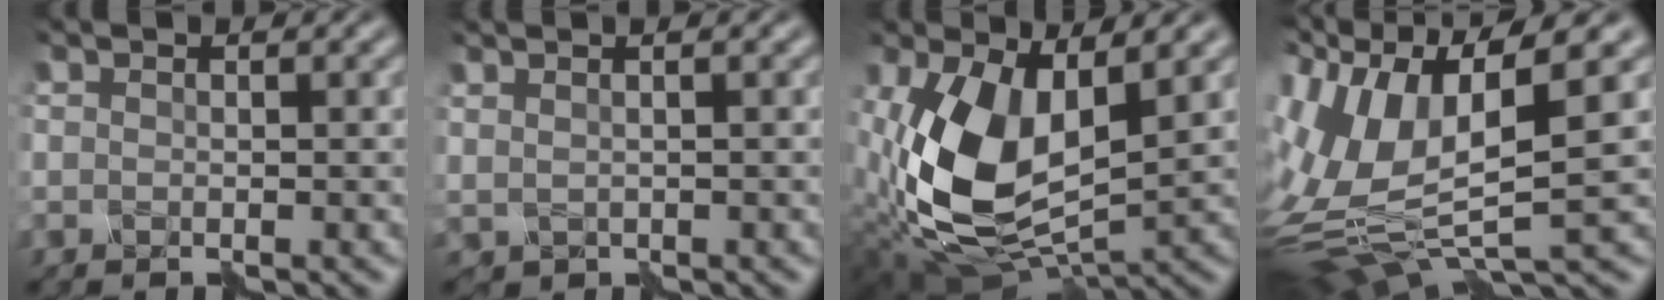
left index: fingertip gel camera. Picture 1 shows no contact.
{"total": 1.6, "force": [1.1, 0.5, 1.1], "torque": [-0.018, -0.003, 0.019]}
{"total": 10.7, "force": [0.8, 6.1, 8.7], "torque": [-0.204, -0.032, 0.025]}
{"total": 12.4, "force": [0.4, 5.4, 11.2], "torque": [-0.252, 0.000, 0.010]}